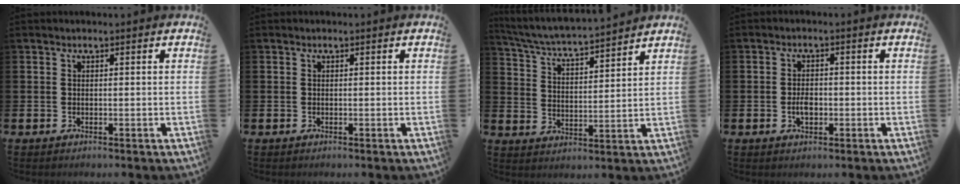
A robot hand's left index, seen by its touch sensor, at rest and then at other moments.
{"total": 0.0}
{"total": 5.1, "force": [5.0, 0.0, 1.2], "torque": [-0.047, -0.043, 0.082]}
{"total": 2.4, "force": [-0.5, 1.4, 1.8], "torque": [-0.021, -0.003, -0.012]}